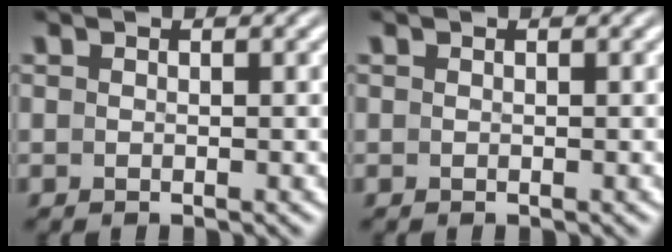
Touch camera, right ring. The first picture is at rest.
{"total": 0.0}